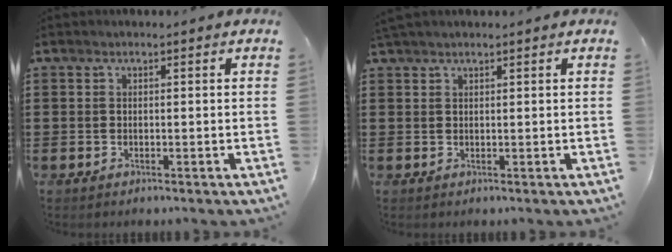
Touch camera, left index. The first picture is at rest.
{"total": 1.1, "force": [1.0, 0.2, 0.5], "torque": [-0.011, 0.001, 0.019]}